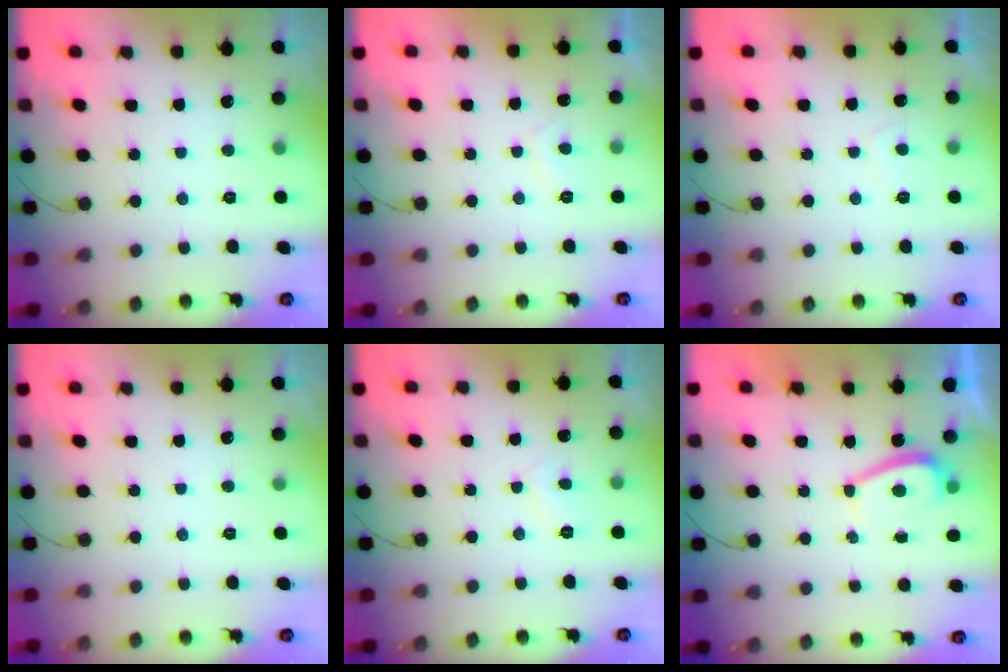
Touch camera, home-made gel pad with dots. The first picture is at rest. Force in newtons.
{"total": 2.1, "press": 2.0, "slide": 0.9}
{"total": 0.8, "press": 0.6, "slide": 0.5}
{"total": 0.0}
{"total": 3.8, "press": 3.7, "slide": 0.5}
{"total": 2.4, "press": 2.3, "slide": 0.6}